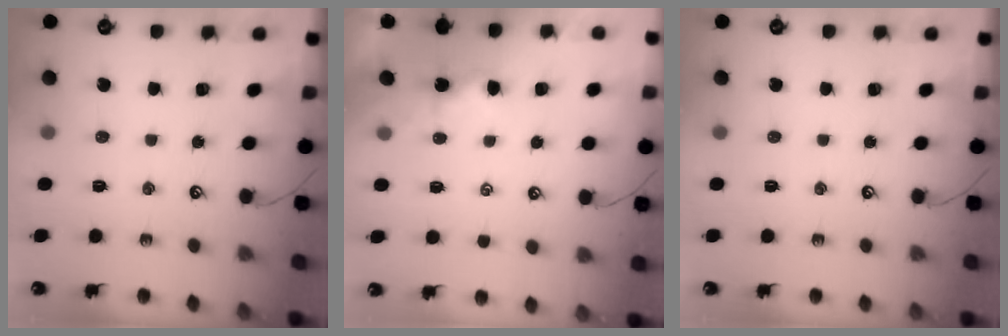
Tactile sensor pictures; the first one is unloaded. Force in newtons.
{"total": 1.6, "press": 1.6, "slide": 0.2}
{"total": 0.0}